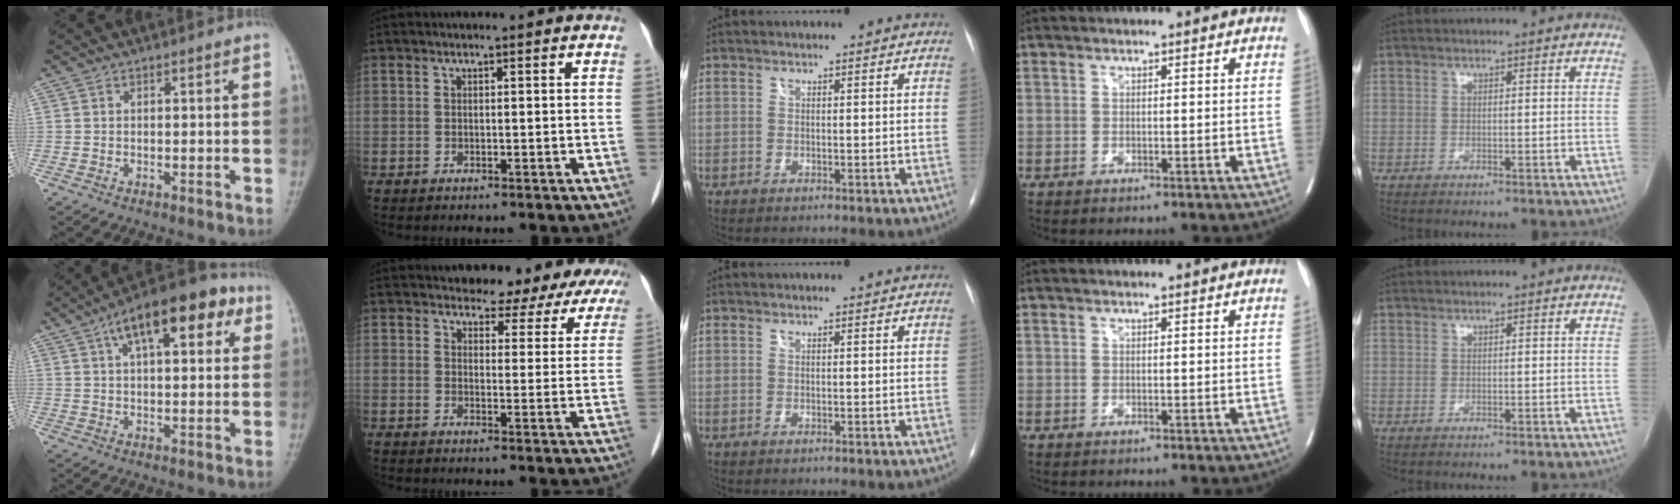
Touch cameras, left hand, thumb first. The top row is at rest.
{"thumb": {"total": 15.8, "force": [6.9, 6.9, 12.5], "torque": [-0.156, 0.012, 0.099]}, "index": {"total": 12.1, "force": [11.3, 3.4, 2.2], "torque": [0.004, -0.009, 0.107]}}